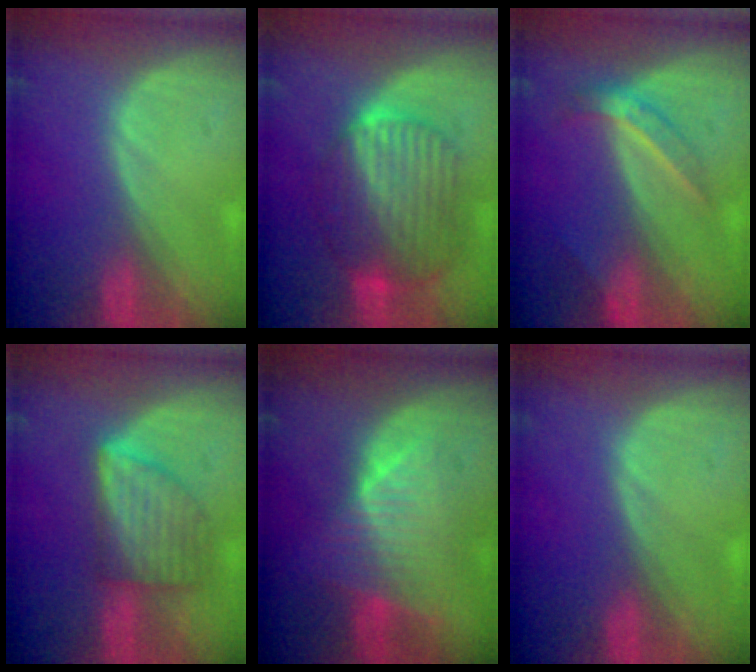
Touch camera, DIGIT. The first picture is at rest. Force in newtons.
{"total": 10.1, "press": 10.0, "slide": 0.9}
{"total": 4.6, "press": 4.1, "slide": 2.3}
{"total": 6.6, "press": 6.6, "slide": 0.1}
{"total": 8.1, "press": 7.0, "slide": 4.1}
{"total": 0.0}